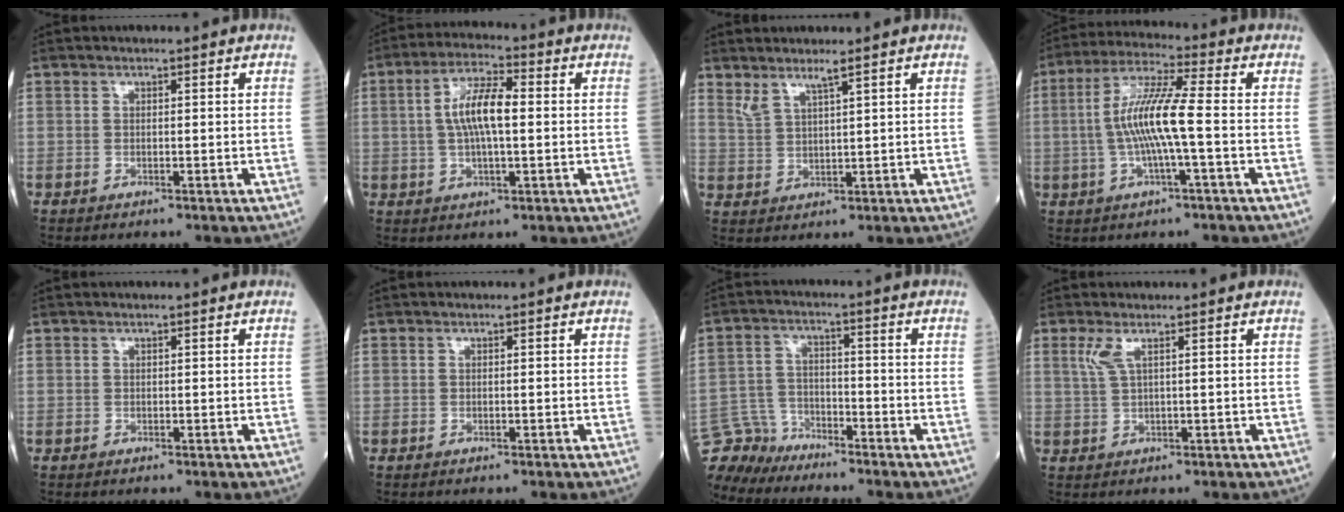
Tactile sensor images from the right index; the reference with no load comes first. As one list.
[{"total": 8.2, "force": [0.7, 2.2, 7.9], "torque": [-0.157, 0.014, 0.011]}, {"total": 3.2, "force": [2.6, -0.2, 1.9], "torque": [-0.045, -0.007, 0.056]}, {"total": 9.8, "force": [-1.0, 0.3, 9.8], "torque": [-0.194, 0.009, -0.025]}, {"total": 0.0}, {"total": 0.0}, {"total": 6.4, "force": [-6.1, 1.6, -1.1], "torque": [0.015, 0.007, -0.122]}, {"total": 2.4, "force": [1.2, 0.1, 2.1], "torque": [-0.059, 0.006, 0.030]}]